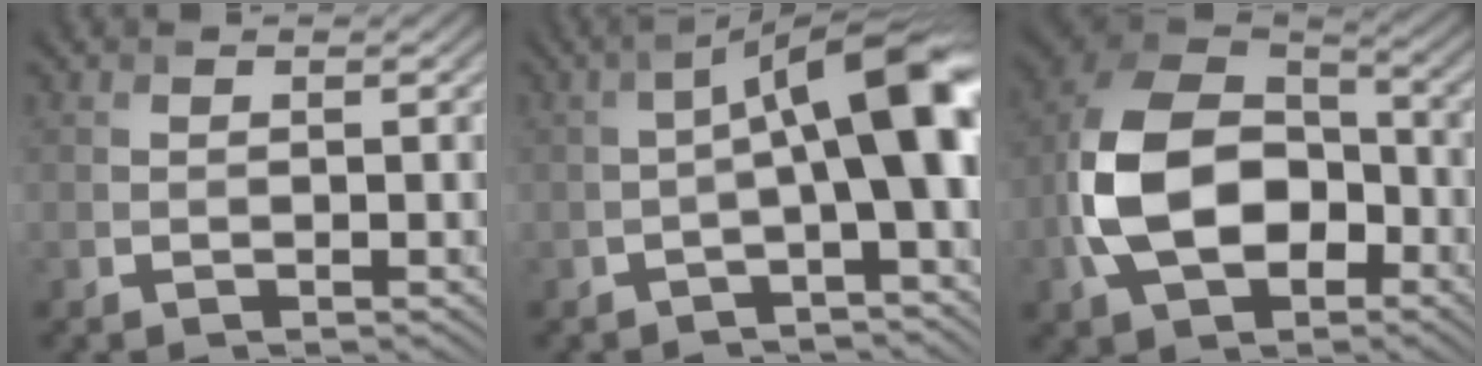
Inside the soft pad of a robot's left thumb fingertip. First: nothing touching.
{"total": 9.4, "force": [-0.1, 2.8, 8.9], "torque": [-0.138, 0.016, -0.007]}
{"total": 14.6, "force": [-3.6, 9.7, 10.3], "torque": [-0.225, -0.009, -0.077]}